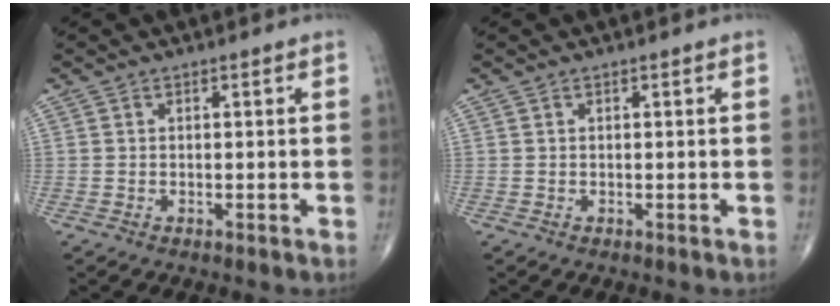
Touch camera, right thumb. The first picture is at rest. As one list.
[{"total": 0.0}]